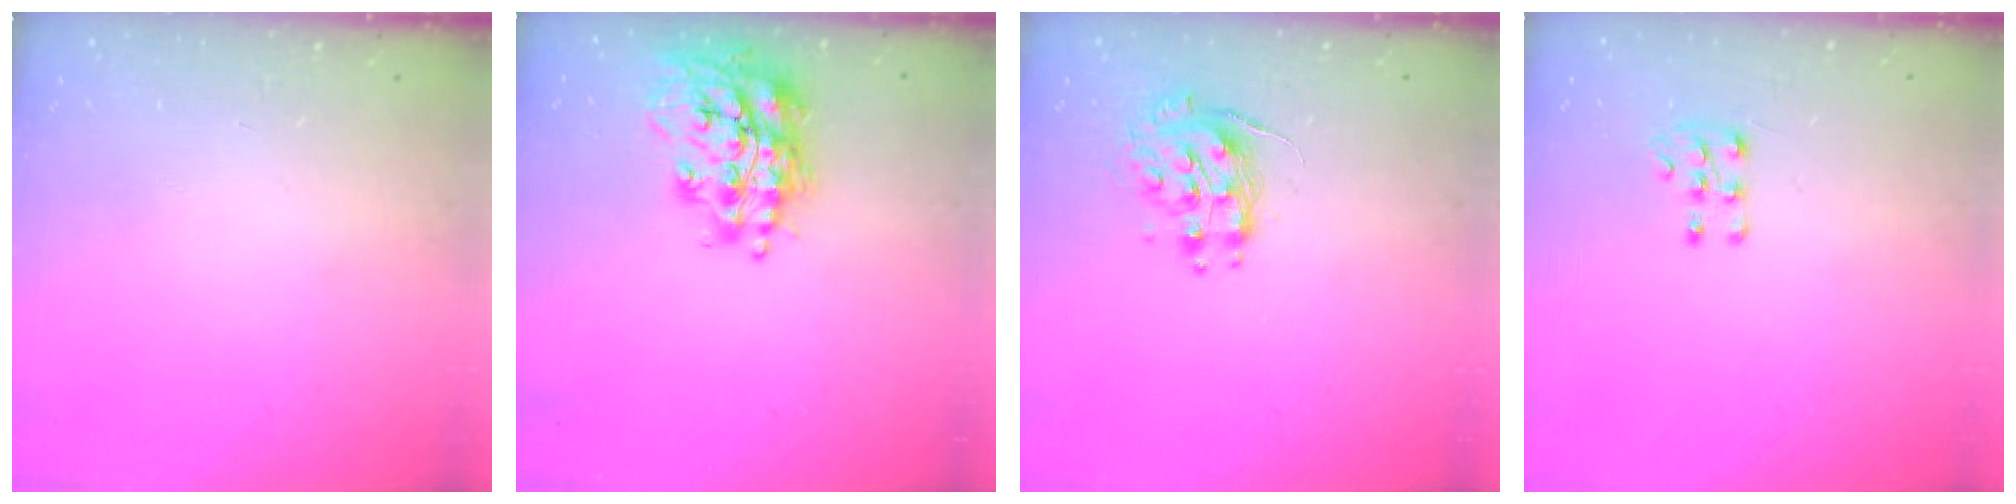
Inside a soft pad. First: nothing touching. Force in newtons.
{"total": 17.7, "press": 17.6, "slide": 1.5}
{"total": 9.7, "press": 9.7, "slide": 0.8}
{"total": 6.3, "press": 6.1, "slide": 1.6}